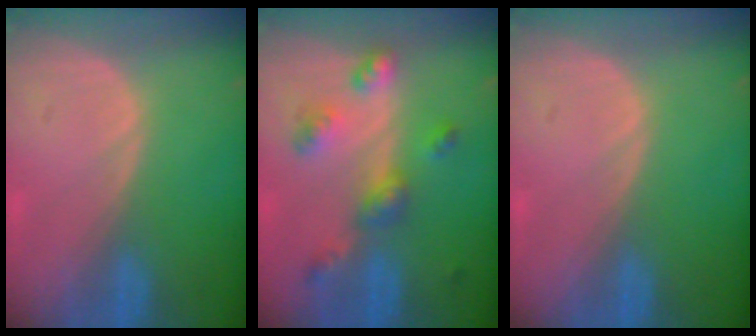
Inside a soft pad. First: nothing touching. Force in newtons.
{"total": 6.8, "press": 6.0, "slide": 3.3}
{"total": 0.0}